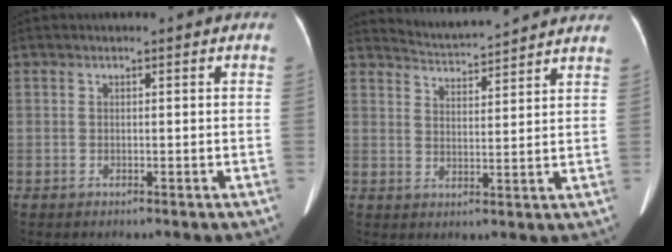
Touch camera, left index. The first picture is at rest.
{"total": 8.8, "force": [8.7, -0.3, 1.2], "torque": [-0.032, 0.015, 0.120]}